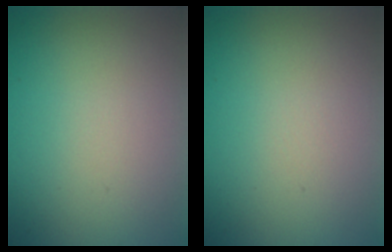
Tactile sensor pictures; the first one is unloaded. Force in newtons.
{"total": 0.0}